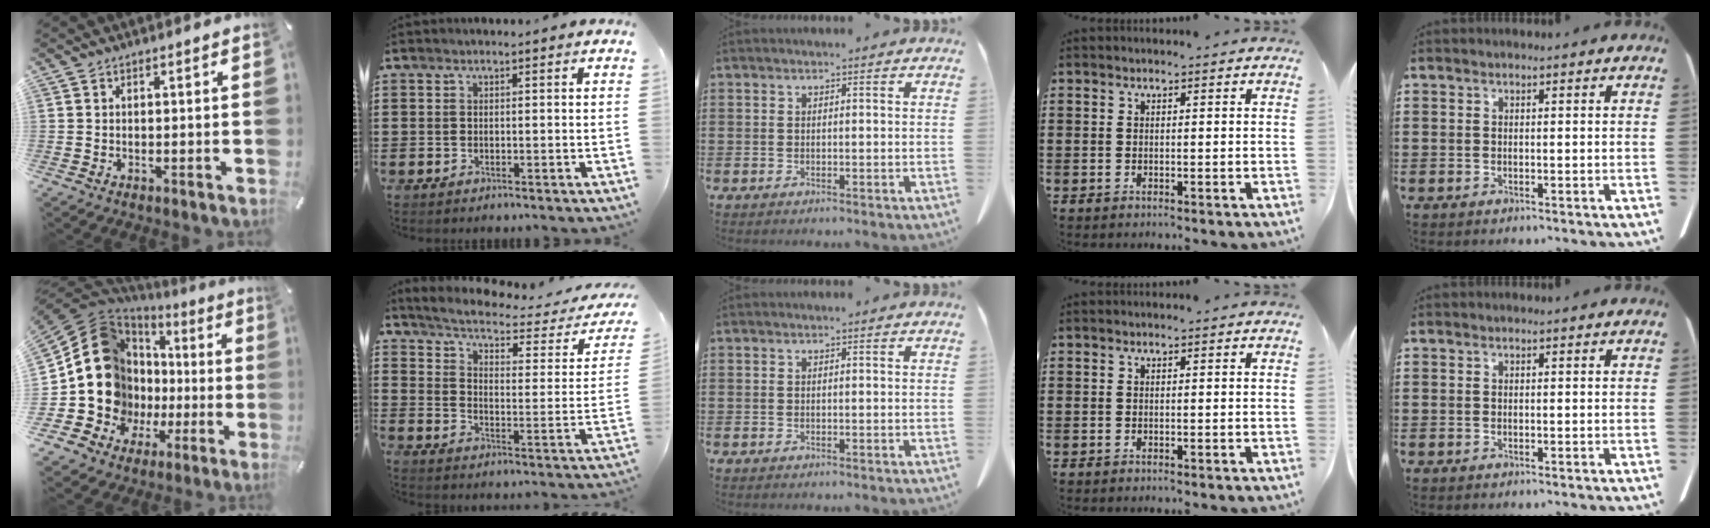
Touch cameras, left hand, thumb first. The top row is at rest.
{"thumb": {"total": 17.8, "force": [-0.1, 16.3, 7.2], "torque": [-0.147, -0.034, 0.028]}, "index": {"total": 3.9, "force": [3.1, 0.3, 2.3], "torque": [-0.066, -0.030, 0.043]}}